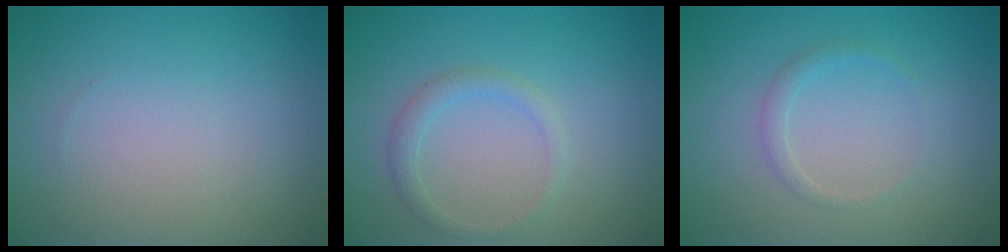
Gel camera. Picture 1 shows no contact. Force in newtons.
{"total": 1.7, "press": 1.7, "slide": 0.1}
{"total": 1.1, "press": 1.1, "slide": 0.0}